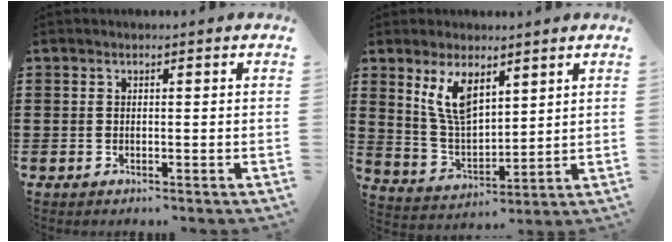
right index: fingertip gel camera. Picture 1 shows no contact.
{"total": 7.9, "force": [4.5, 3.8, 5.2], "torque": [-0.116, -0.004, 0.083]}